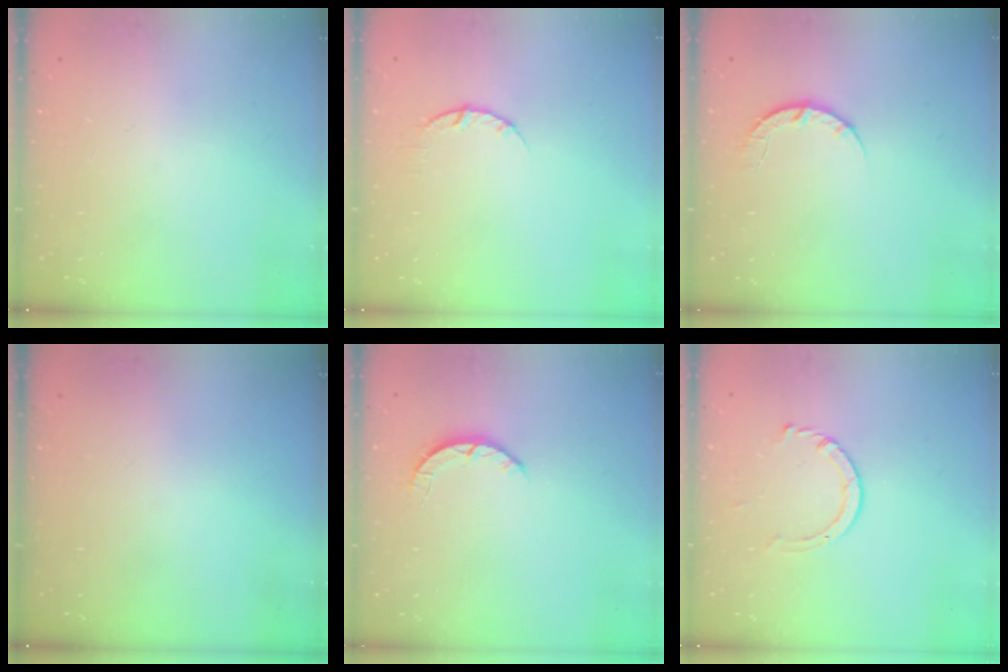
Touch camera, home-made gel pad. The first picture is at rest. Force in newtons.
{"total": 3.7, "press": 3.7, "slide": 0.6}
{"total": 5.1, "press": 5.1, "slide": 0.7}
{"total": 0.0}
{"total": 2.5, "press": 2.4, "slide": 0.4}
{"total": 3.3, "press": 3.3, "slide": 0.4}